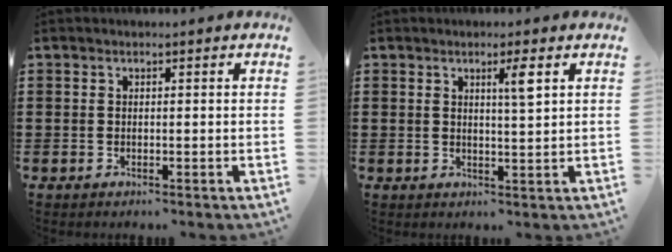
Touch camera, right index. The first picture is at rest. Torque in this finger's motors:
{"motor_torque": [-0.01, 0.21, 0.22, 0.02]}